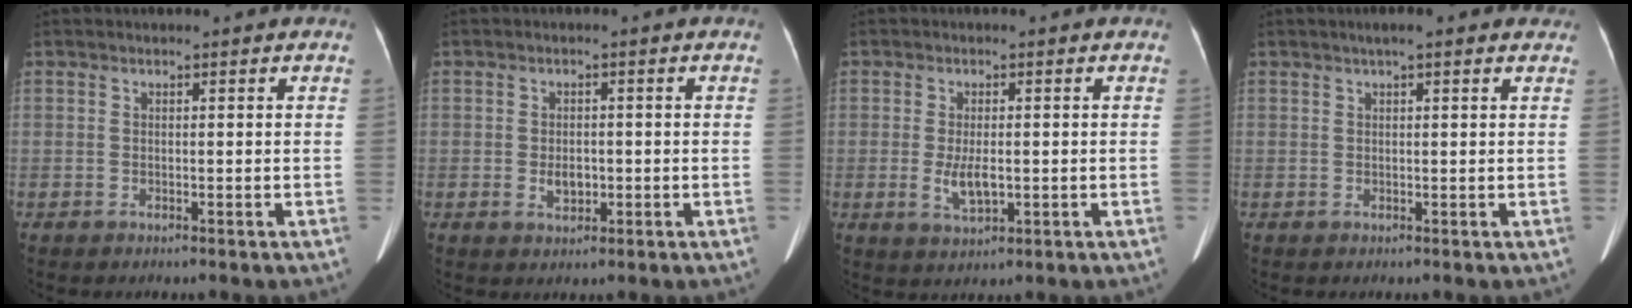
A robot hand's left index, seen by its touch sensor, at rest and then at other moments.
{"total": 2.7, "force": [-0.6, 1.7, 1.9], "torque": [-0.032, 0.003, -0.004]}
{"total": 4.1, "force": [-0.6, 1.5, 3.8], "torque": [-0.076, -0.008, -0.006]}
{"total": 4.9, "force": [3.6, 1.0, 3.2], "torque": [-0.039, 0.029, 0.045]}